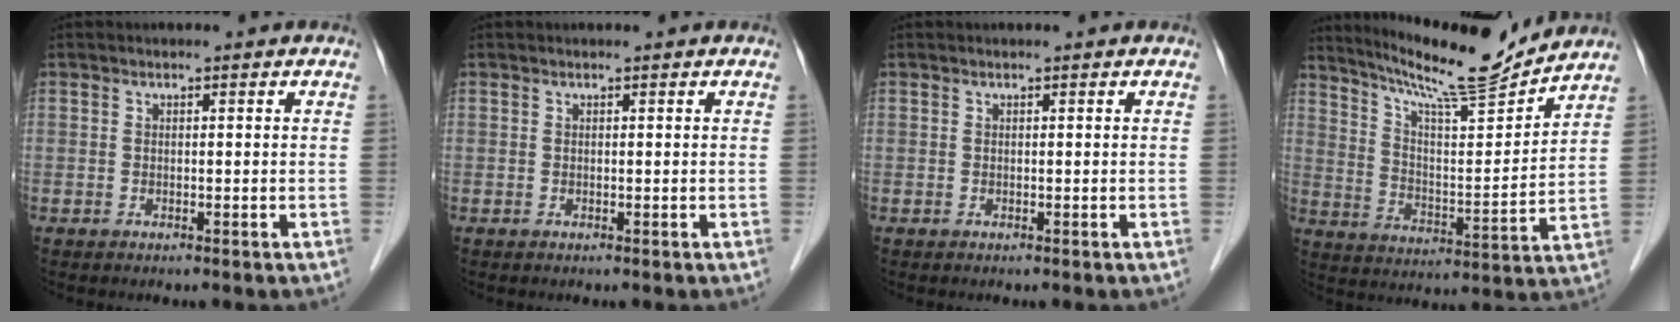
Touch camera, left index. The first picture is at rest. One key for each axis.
{"total": 0.0}
{"total": 0.0}
{"total": 14.9, "fx": 13.8, "fy": -0.5, "fz": 5.5, "tx": -0.102, "ty": -0.011, "tz": 0.227}